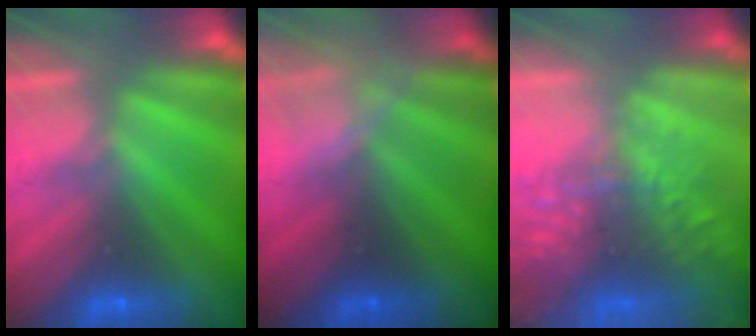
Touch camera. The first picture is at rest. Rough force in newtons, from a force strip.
{"total": 2.4}
{"total": 6.4}